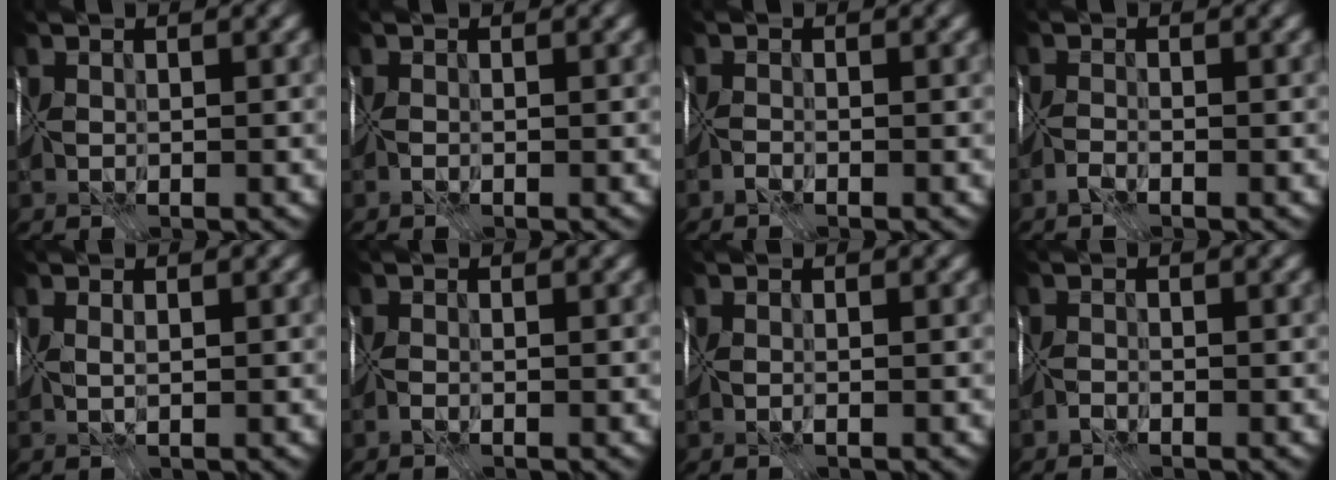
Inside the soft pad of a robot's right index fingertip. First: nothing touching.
{"total": 0.6, "force": [-0.5, 0.3, 0.2], "torque": [-0.001, -0.005, -0.009]}
{"total": 1.9, "force": [-1.3, -1.1, -1.0], "torque": [0.027, -0.002, -0.027]}
{"total": 2.3, "force": [-1.4, -1.5, -1.0], "torque": [0.026, 0.000, -0.030]}
{"total": 0.8, "force": [0.5, -0.5, 0.1], "torque": [0.002, 0.001, 0.017]}
{"total": 0.9, "force": [-0.9, -0.1, 0.0], "torque": [0.006, -0.003, -0.017]}
{"total": 0.5, "force": [-0.3, 0.2, 0.4], "torque": [-0.011, -0.006, -0.001]}
{"total": 1.9, "force": [-1.5, -0.8, -0.9], "torque": [0.031, -0.002, -0.033]}